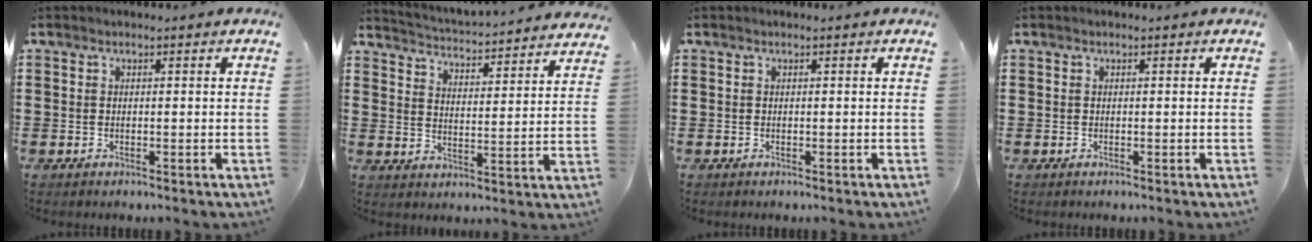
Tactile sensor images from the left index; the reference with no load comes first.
{"total": 3.5, "force": [3.4, -0.8, 0.0], "torque": [-0.023, -0.038, 0.051]}
{"total": 0.0}
{"total": 0.0}